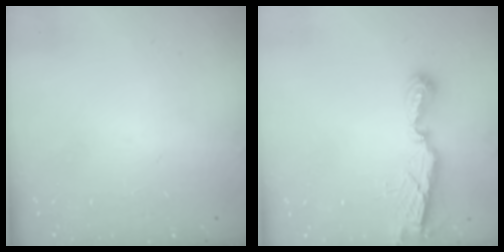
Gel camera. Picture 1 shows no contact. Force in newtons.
{"total": 7.2, "press": 7.2, "slide": 0.2}